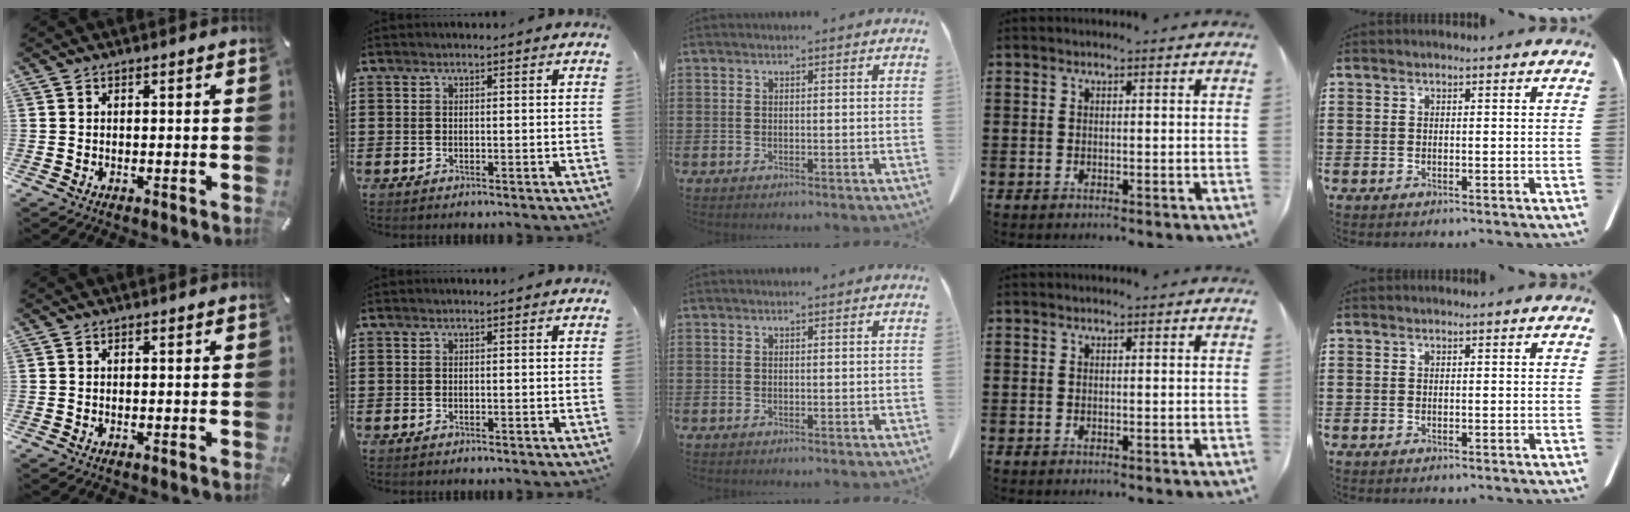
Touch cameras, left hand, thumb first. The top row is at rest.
{}